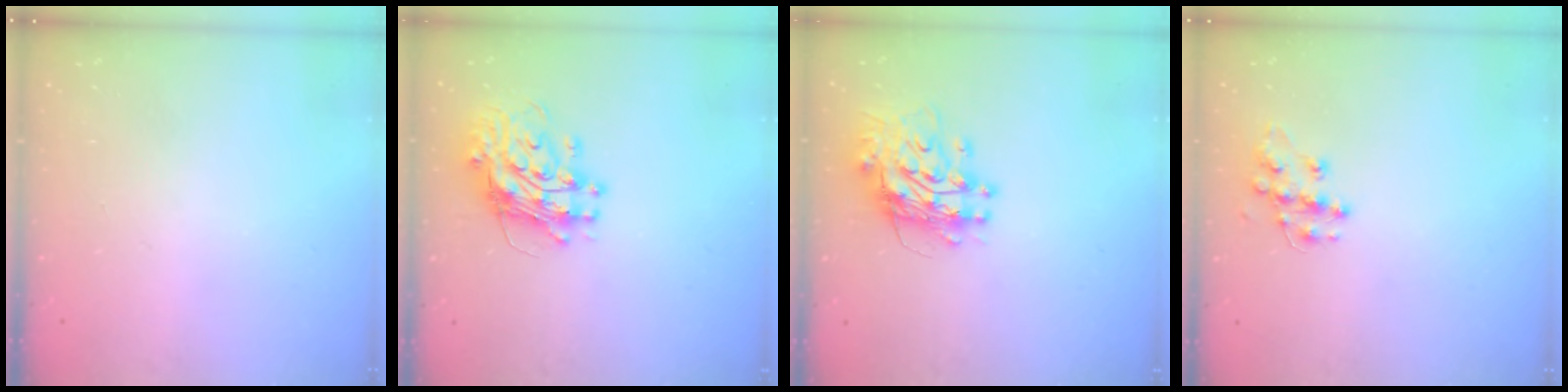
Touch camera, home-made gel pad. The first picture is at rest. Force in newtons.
{"total": 13.1, "press": 13.1, "slide": 1.3}
{"total": 11.4, "press": 11.4, "slide": 1.0}
{"total": 11.3, "press": 11.2, "slide": 0.7}